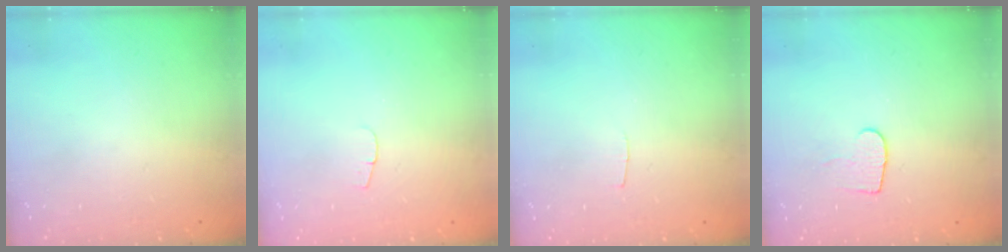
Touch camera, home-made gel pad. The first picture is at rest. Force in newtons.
{"total": 3.8, "press": 3.8, "slide": 0.4}
{"total": 2.0, "press": 2.0, "slide": 0.2}
{"total": 6.3, "press": 6.3, "slide": 0.6}